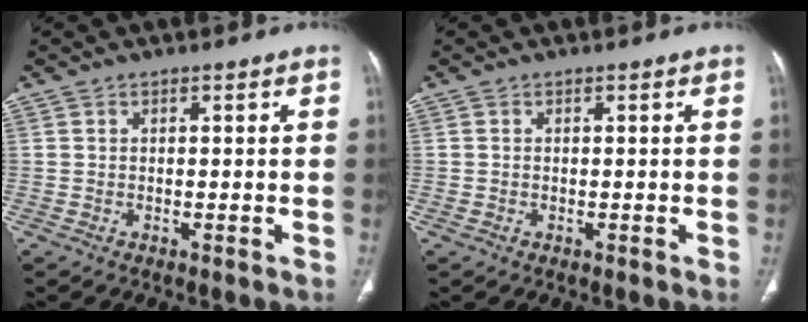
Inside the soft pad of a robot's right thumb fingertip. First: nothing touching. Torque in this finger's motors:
{"motor_torque": [-0.02, 0.17, 0.03, 0.05, 0.06]}